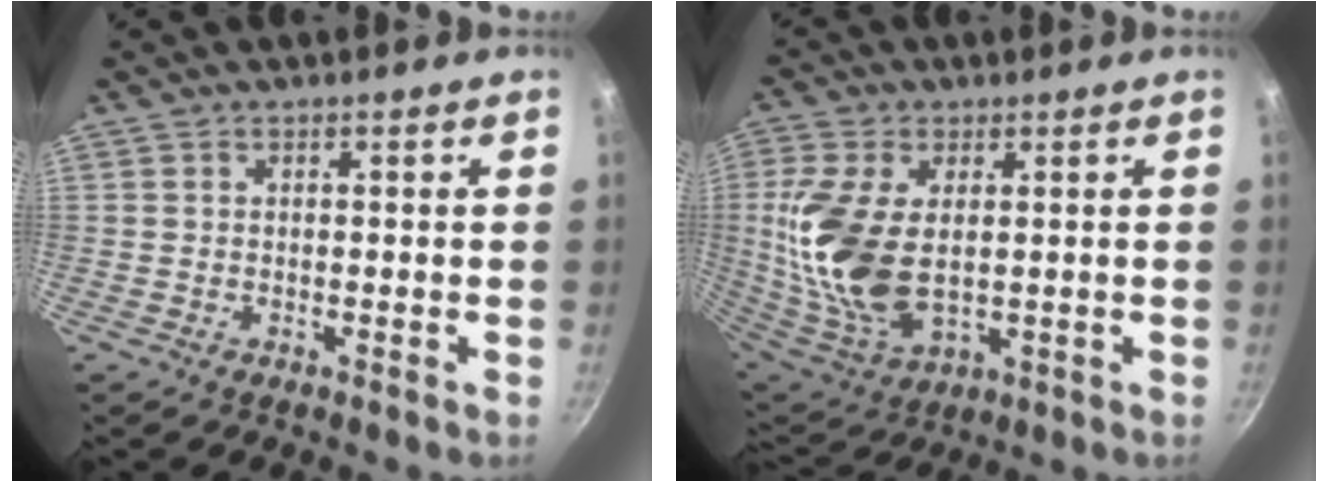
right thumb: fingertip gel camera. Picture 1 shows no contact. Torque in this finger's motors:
{"motor_torque": [1.16, 1.26, 1.73, 0.20, 0.58]}